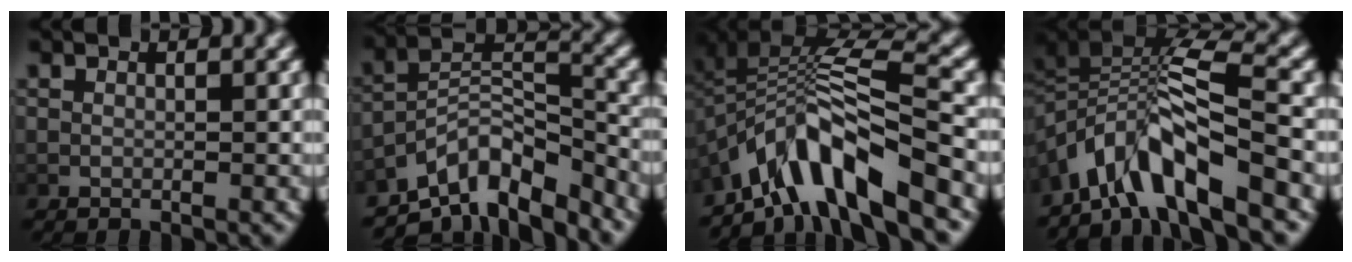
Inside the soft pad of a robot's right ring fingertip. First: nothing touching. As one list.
[{"total": 9.6, "force": [-5.4, 5.0, 6.1], "torque": [-0.085, -0.014, -0.085]}, {"total": 9.0, "force": [-3.7, 3.9, 7.2], "torque": [-0.125, 0.001, -0.054]}, {"total": 8.2, "force": [-2.2, 4.8, 6.3], "torque": [-0.125, -0.006, -0.034]}]